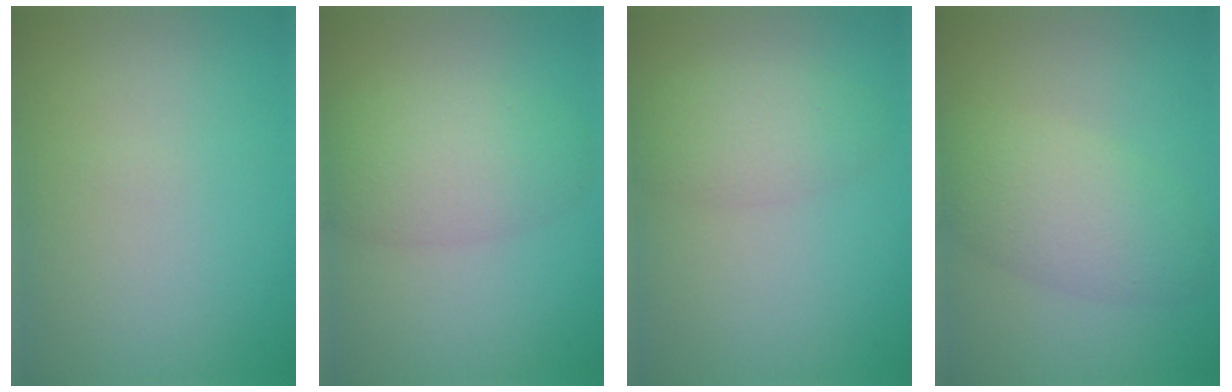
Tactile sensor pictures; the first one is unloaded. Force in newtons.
{"total": 4.6, "press": 4.6, "slide": 0.0}
{"total": 2.8, "press": 2.8, "slide": 0.2}
{"total": 4.6, "press": 4.6, "slide": 0.2}